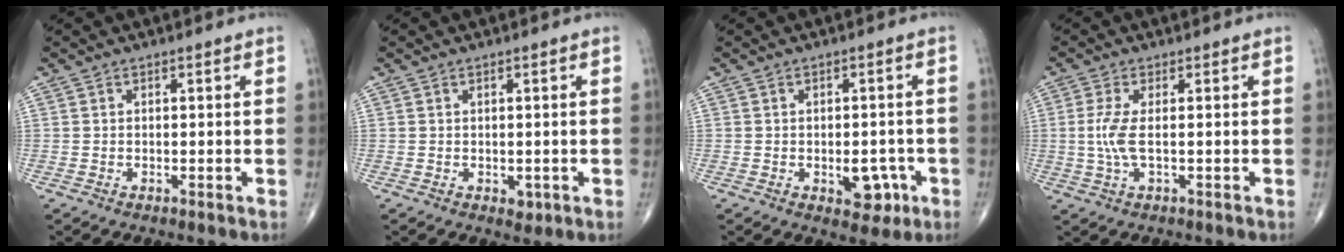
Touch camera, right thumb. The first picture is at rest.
{"total": 1.6, "force": [-0.3, 1.1, 1.1], "torque": [-0.008, -0.002, 0.000]}
{"total": 6.6, "force": [-2.1, 4.0, 4.8], "torque": [-0.029, 0.010, -0.019]}
{"total": 4.6, "force": [0.0, 1.3, 4.4], "torque": [-0.121, -0.003, -0.002]}